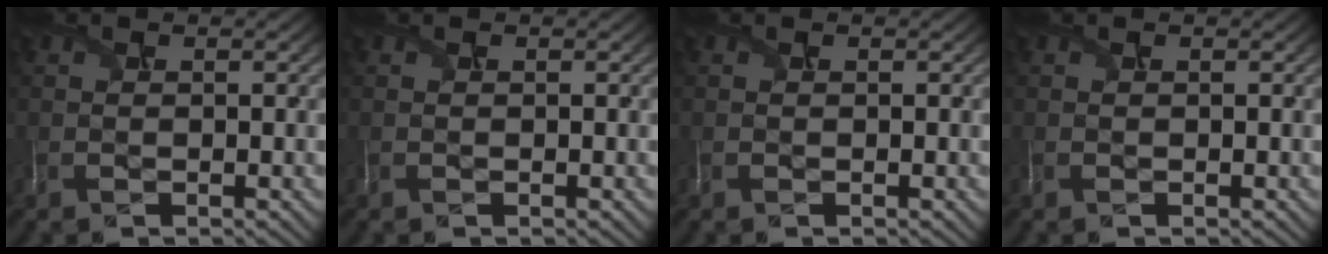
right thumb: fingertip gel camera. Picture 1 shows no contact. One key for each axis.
{"total": 0.0}
{"total": 0.0}
{"total": 0.0}